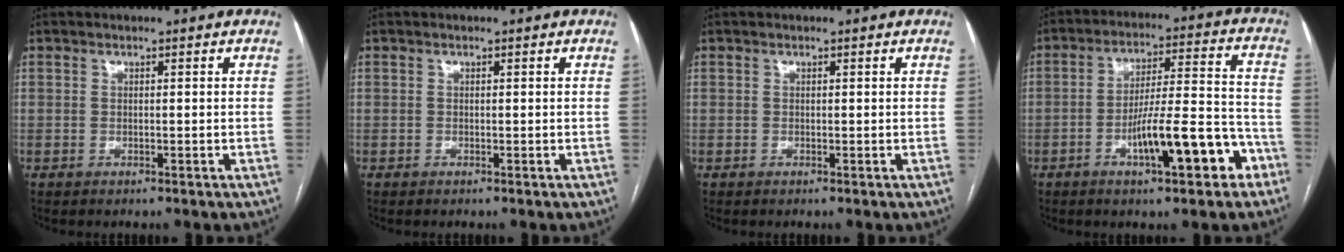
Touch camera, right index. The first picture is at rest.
{"total": 0.0}
{"total": 0.0}
{"total": 12.8, "force": [-6.2, 2.5, 10.9], "torque": [-0.170, 0.022, -0.090]}